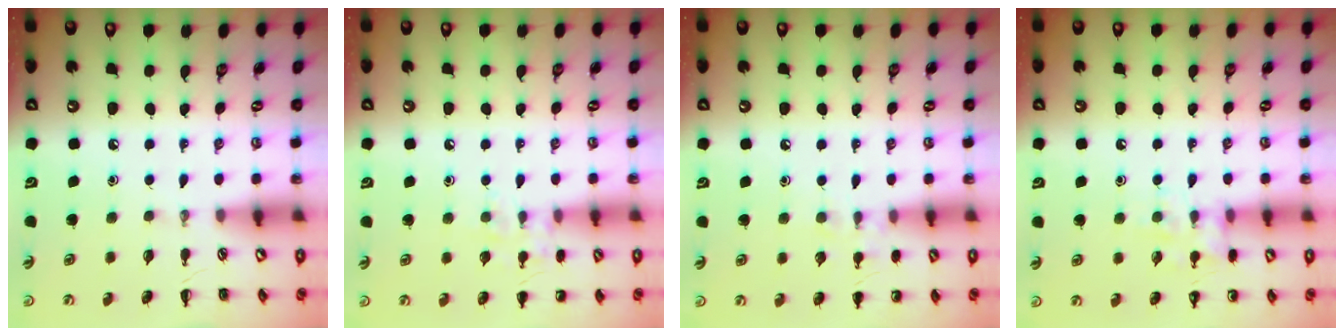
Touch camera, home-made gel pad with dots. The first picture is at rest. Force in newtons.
{"total": 8.1, "press": 7.9, "slide": 1.7}
{"total": 6.3, "press": 6.0, "slide": 2.0}
{"total": 9.5, "press": 9.4, "slide": 0.9}